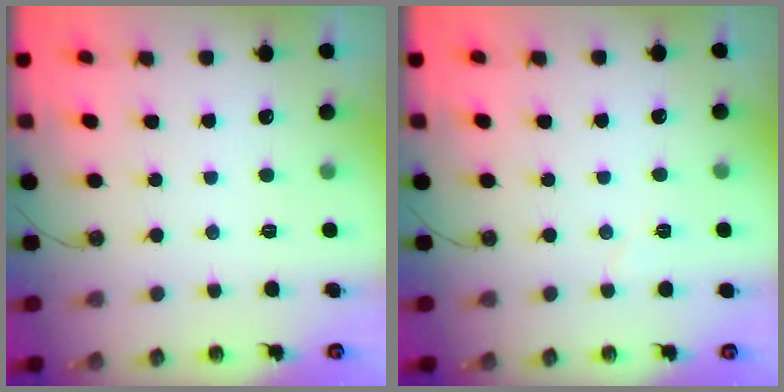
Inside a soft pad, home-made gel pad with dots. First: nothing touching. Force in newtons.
{"total": 3.0, "press": 2.4, "slide": 1.7}